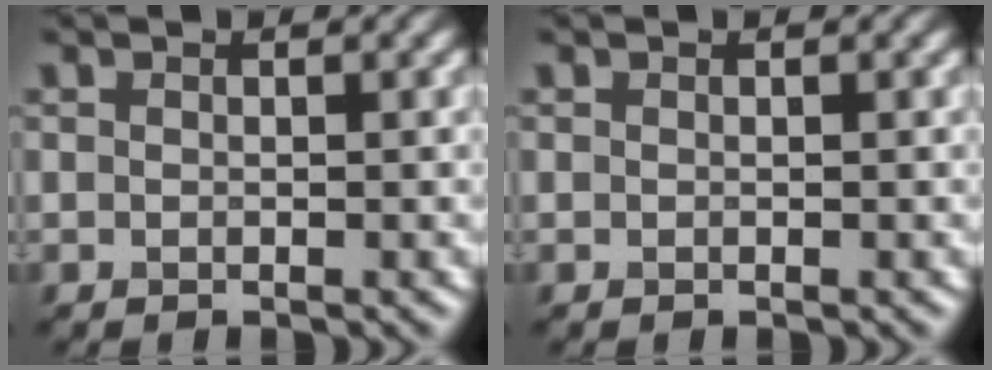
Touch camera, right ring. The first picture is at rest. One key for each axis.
{"total": 0.0}